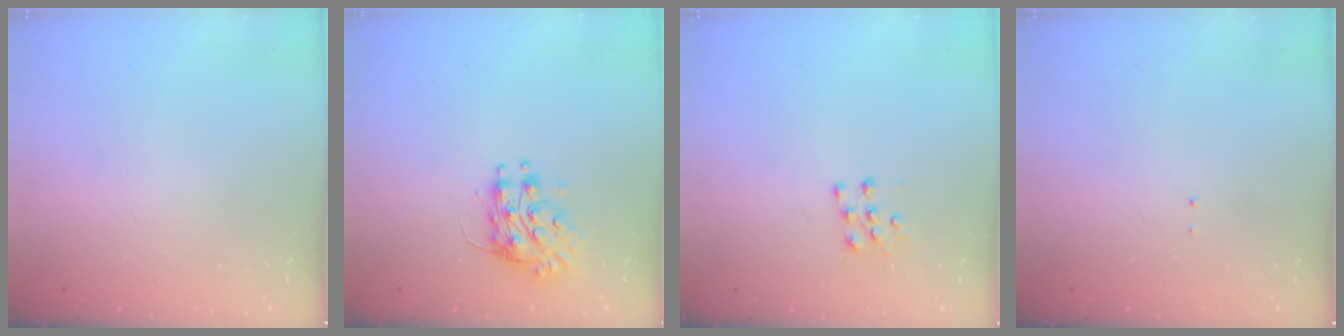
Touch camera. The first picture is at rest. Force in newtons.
{"total": 8.9, "press": 8.9, "slide": 0.2}
{"total": 7.0, "press": 7.0, "slide": 0.7}
{"total": 0.6, "press": 0.6, "slide": 0.1}